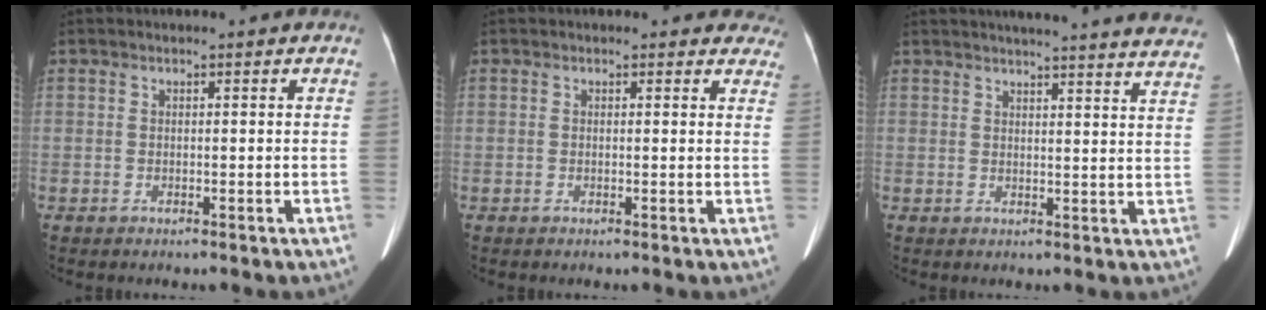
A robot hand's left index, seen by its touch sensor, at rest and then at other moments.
{"total": 4.8, "force": [4.0, 2.5, 0.1], "torque": [0.035, -0.008, 0.011]}
{"total": 24.6, "force": [23.1, 0.9, 8.3], "torque": [-0.107, -0.055, 0.259]}